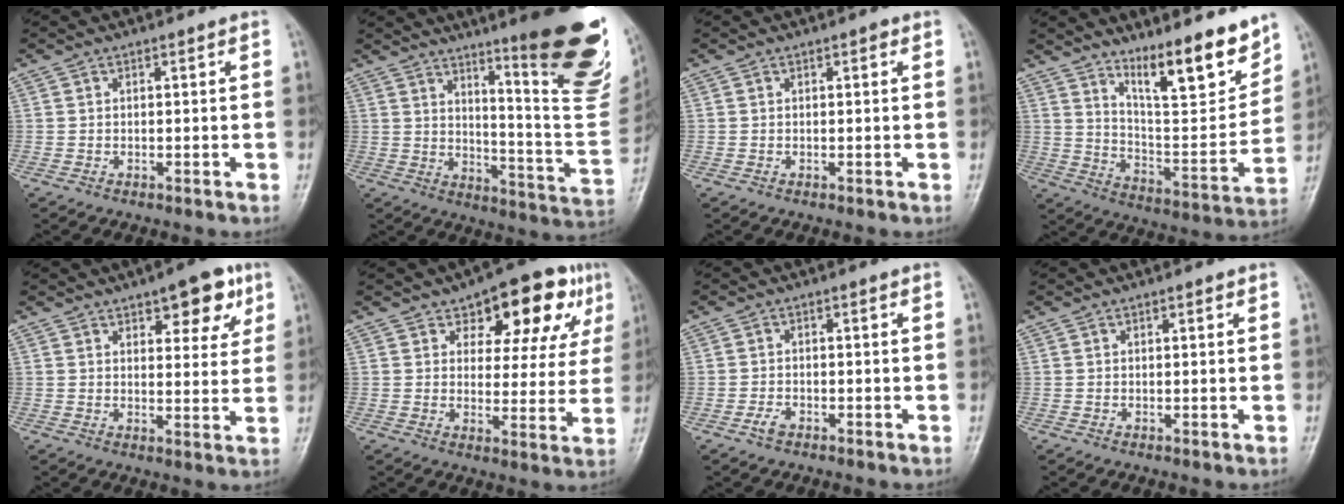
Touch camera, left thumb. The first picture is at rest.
{"total": 25.4, "force": [14.2, 4.4, 20.7], "torque": [-0.232, -0.081, 0.202]}
{"total": 0.7, "force": [0.3, 0.3, 0.5], "torque": [-0.005, 0.000, 0.002]}
{"total": 15.8, "force": [11.4, 3.8, 10.3], "torque": [-0.127, -0.084, 0.196]}
{"total": 9.5, "force": [5.3, 4.1, 6.8], "torque": [-0.058, -0.021, 0.069]}
{"total": 14.6, "force": [7.8, 7.4, 9.9], "torque": [-0.079, -0.016, 0.105]}
{"total": 1.8, "force": [-1.2, 1.0, 1.0], "torque": [-0.024, 0.004, -0.024]}
{"total": 0.8, "force": [0.4, 0.3, 0.6], "torque": [-0.007, 0.000, 0.005]}